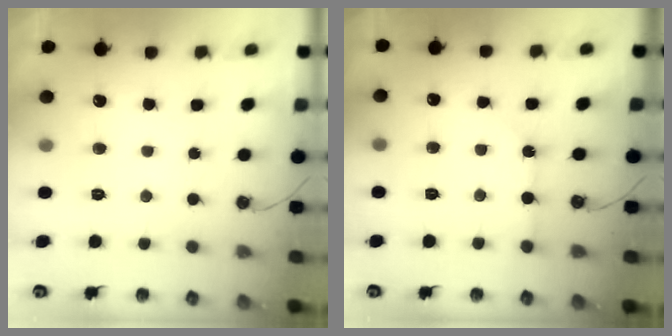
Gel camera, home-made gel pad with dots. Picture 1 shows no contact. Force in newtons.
{"total": 1.9, "press": 1.8, "slide": 0.4}